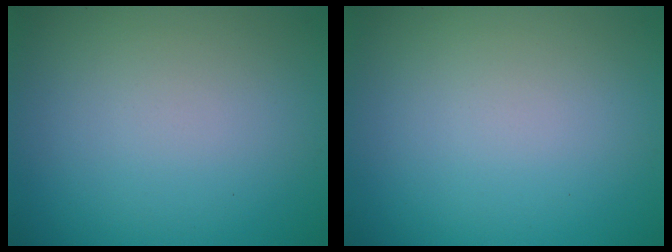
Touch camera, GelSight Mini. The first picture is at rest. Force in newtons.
{"total": 0.0}